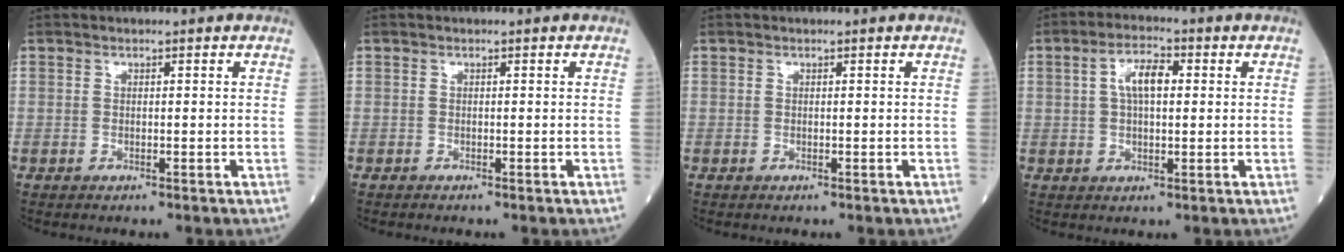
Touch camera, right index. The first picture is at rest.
{"total": 0.0}
{"total": 0.0}
{"total": 5.5, "force": [1.2, 2.1, 5.0], "torque": [-0.096, 0.014, 0.020]}